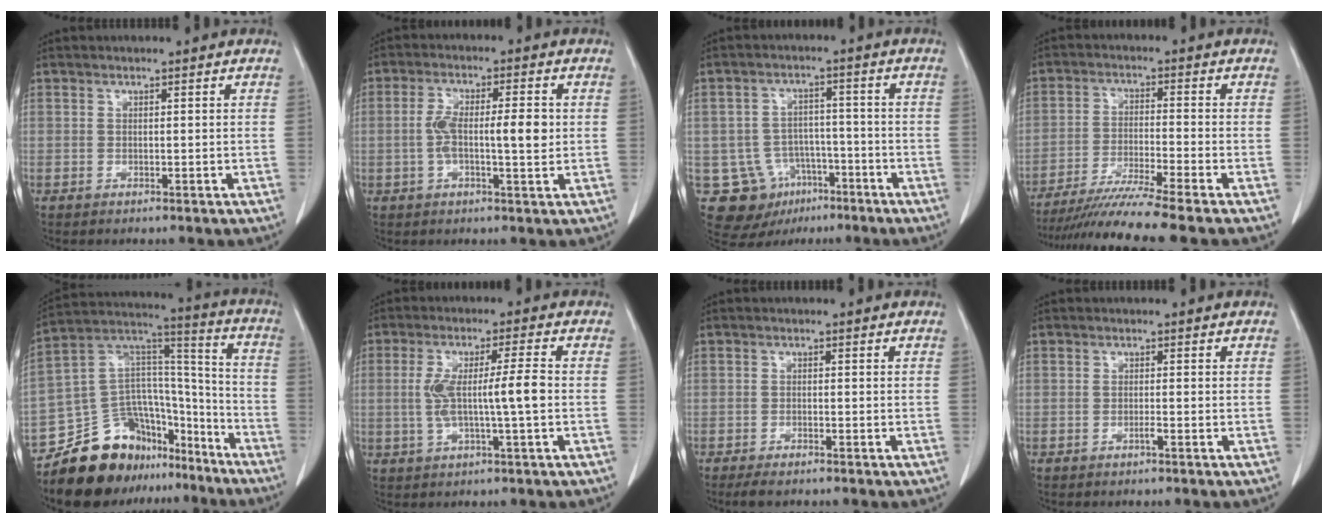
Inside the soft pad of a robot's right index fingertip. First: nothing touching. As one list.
[{"total": 7.3, "force": [0.0, 1.8, 7.1], "torque": [-0.133, 0.013, 0.000]}, {"total": 11.1, "force": [-5.3, 9.3, 3.3], "torque": [-0.061, 0.021, -0.069]}, {"total": 10.9, "force": [-9.3, -2.3, 5.3], "torque": [-0.081, -0.032, -0.156]}, {"total": 19.8, "force": [-15.4, 10.1, 7.3], "torque": [-0.110, 0.074, -0.253]}, {"total": 7.4, "force": [-0.4, 0.2, 7.4], "torque": [-0.141, 0.012, -0.003]}, {"total": 2.6, "force": [-2.0, 0.6, 1.4], "torque": [-0.025, -0.005, -0.032]}, {"total": 0.6, "force": [-0.3, -0.1, 0.5], "torque": [-0.008, 0.002, -0.004]}]